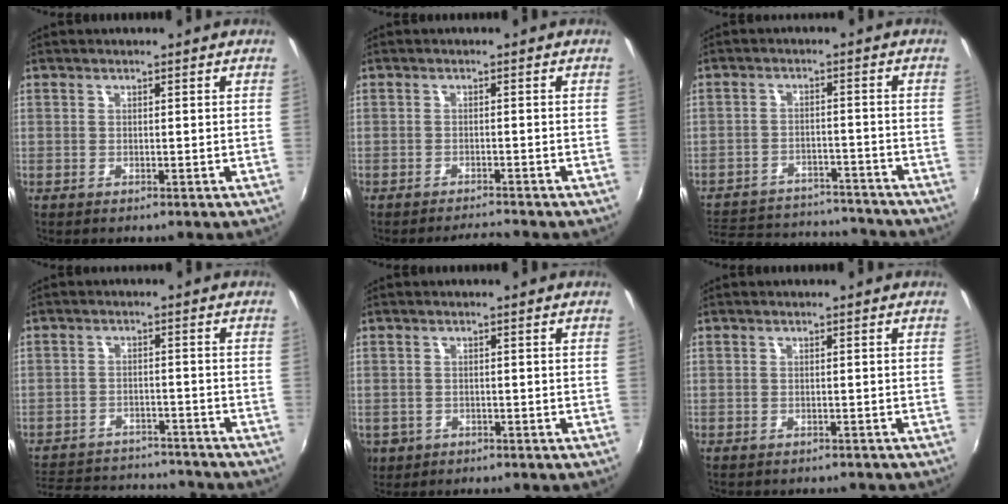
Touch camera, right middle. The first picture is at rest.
{"total": 2.9, "force": [-2.8, 0.0, 0.6], "torque": [-0.021, -0.004, -0.049]}
{"total": 18.5, "force": [-15.7, 7.3, 6.4], "torque": [-0.151, 0.022, -0.202]}
{"total": 16.4, "force": [-14.1, 6.3, 5.3], "torque": [-0.134, 0.025, -0.190]}
{"total": 5.4, "force": [-2.1, 4.5, 2.1], "torque": [-0.057, -0.008, -0.030]}
{"total": 2.7, "force": [-2.5, 0.9, 0.8], "torque": [-0.019, -0.010, -0.033]}